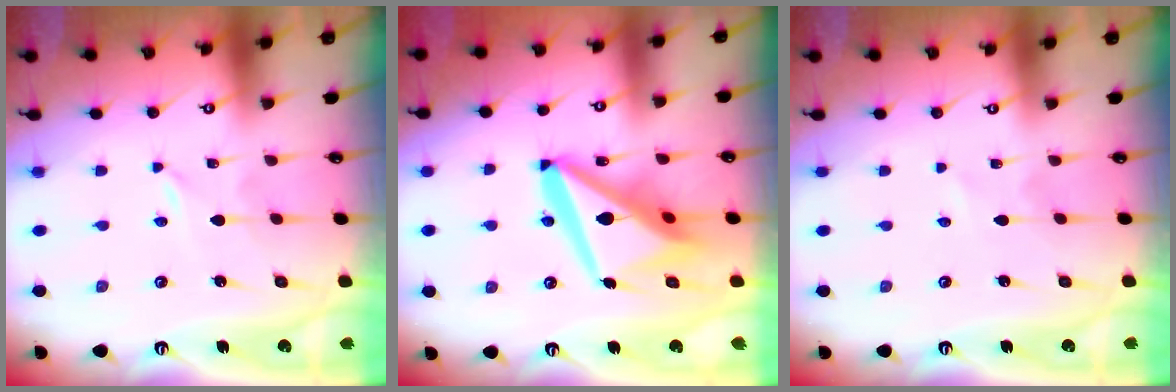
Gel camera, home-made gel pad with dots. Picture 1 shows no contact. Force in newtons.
{"total": 17.2, "press": 17.1, "slide": 2.1}
{"total": 0.0}